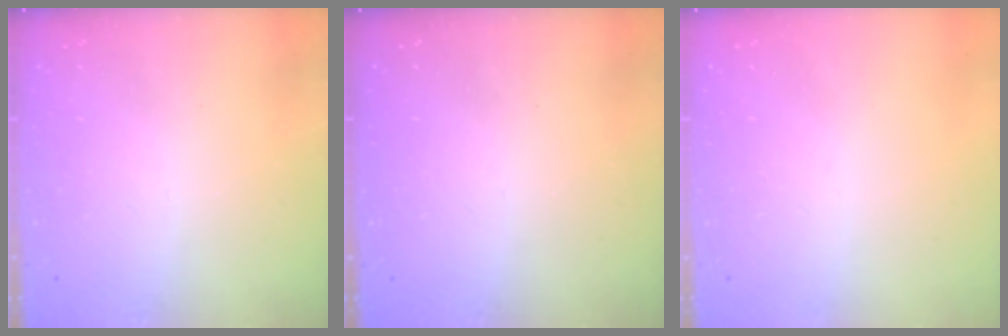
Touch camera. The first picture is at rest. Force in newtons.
{"total": 0.0}
{"total": 0.0}